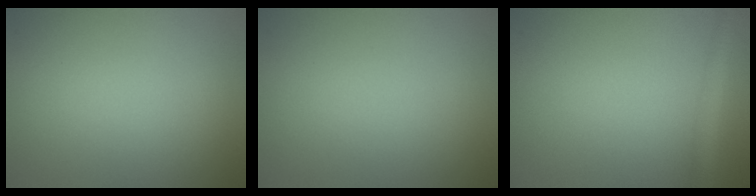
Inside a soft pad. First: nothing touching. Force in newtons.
{"total": 0.0}
{"total": 2.6, "press": 2.6, "slide": 0.0}